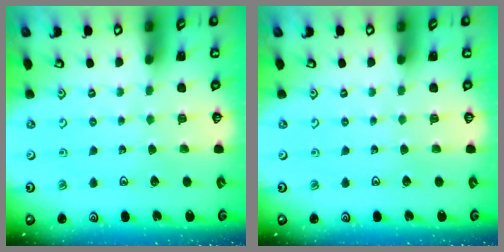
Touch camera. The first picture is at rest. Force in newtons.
{"total": 0.0}